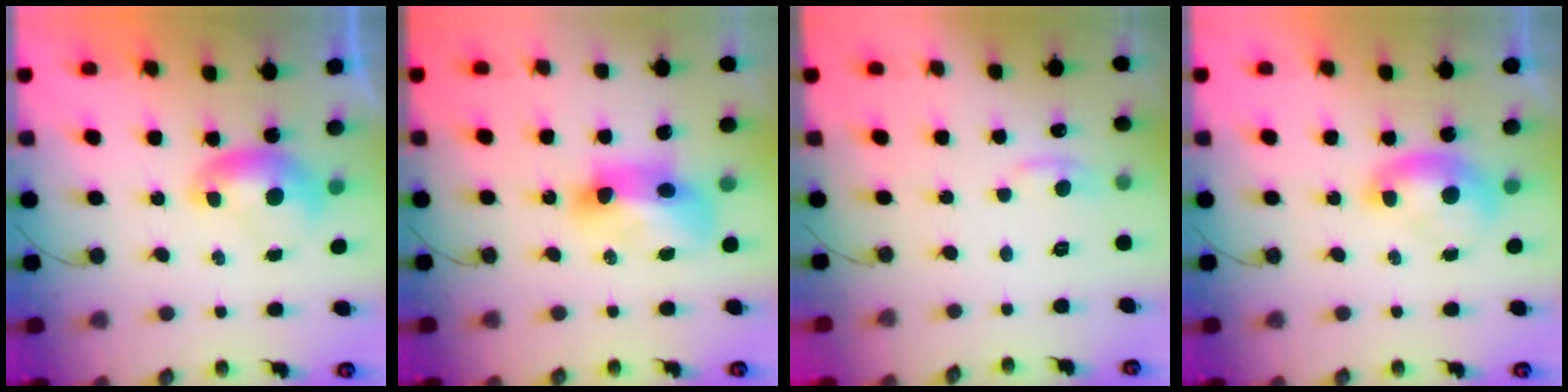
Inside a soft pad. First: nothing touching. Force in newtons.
{"total": 9.1, "press": 9.1, "slide": 0.8}
{"total": 1.1, "press": 0.7, "slide": 0.8}
{"total": 1.2, "press": 1.2, "slide": 0.3}